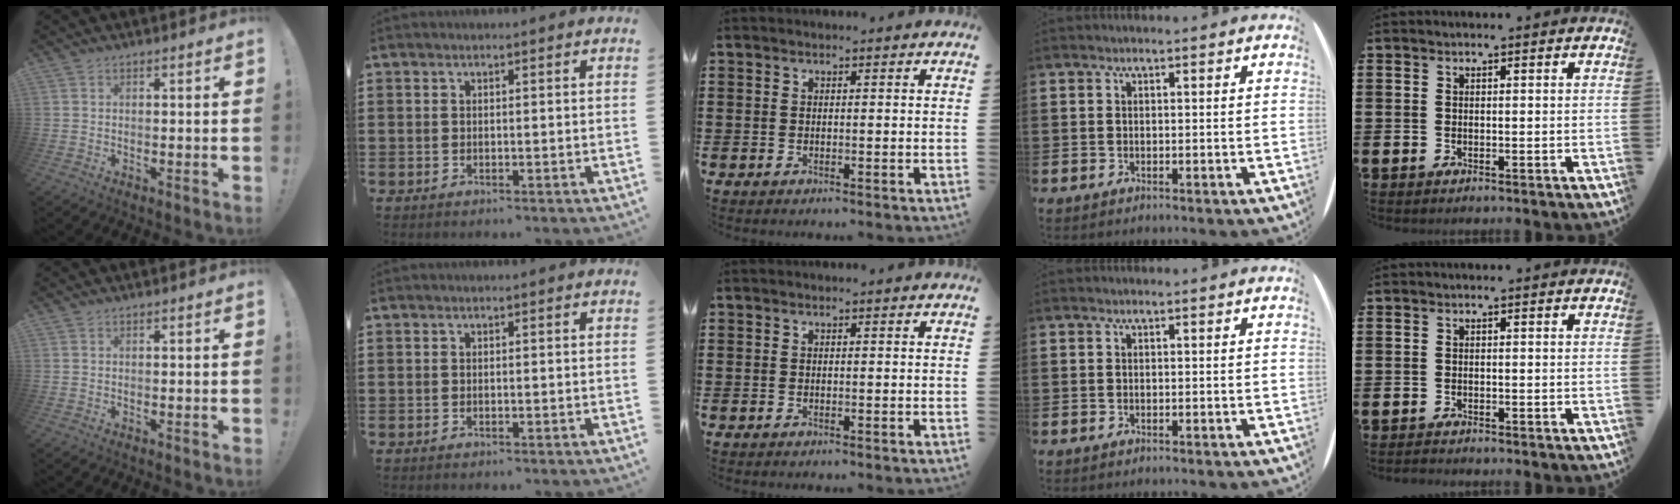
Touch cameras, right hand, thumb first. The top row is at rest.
{"little": {"total": 0.6, "force": [-0.6, 0.1, 0.0], "torque": [-0.002, -0.001, -0.012]}}